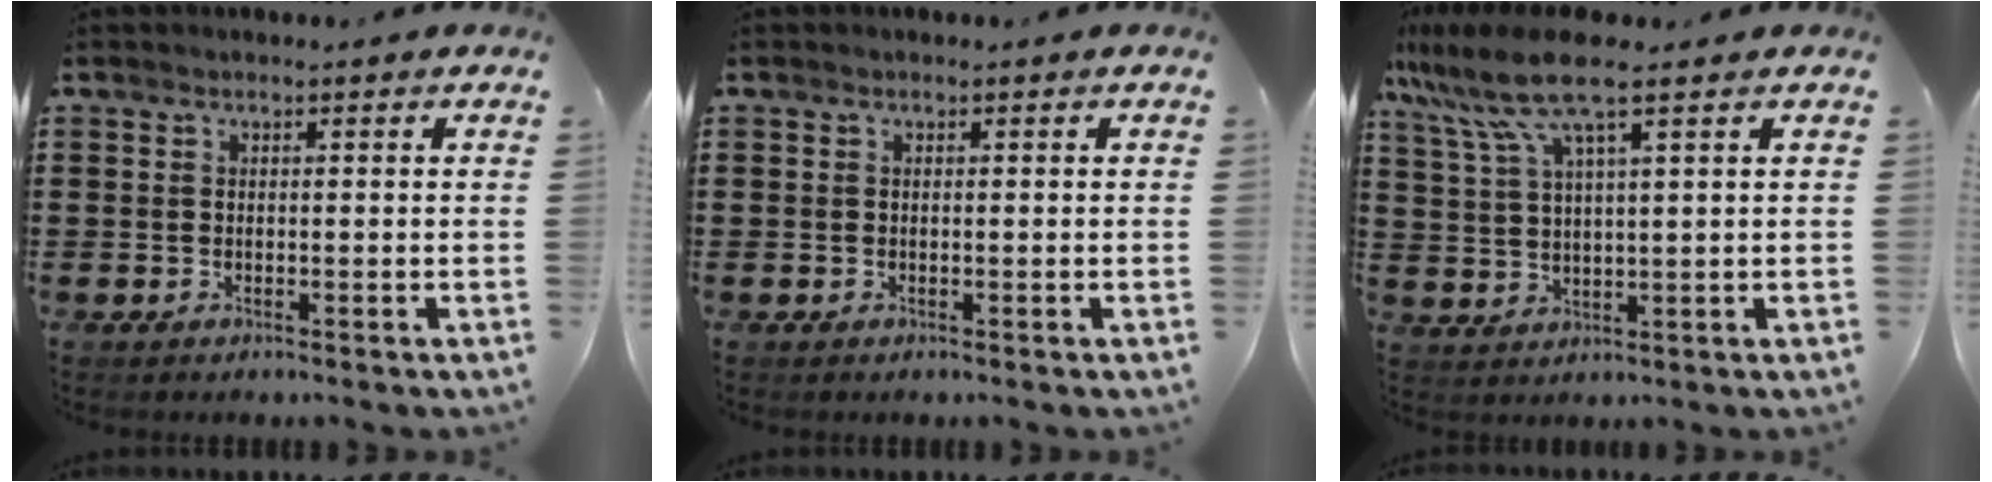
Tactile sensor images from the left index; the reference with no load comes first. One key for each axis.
{"total": 0.0}
{"total": 9.5, "fx": 6.5, "fy": 1.5, "fz": 6.8, "tx": -0.157, "ty": -0.015, "tz": 0.113}